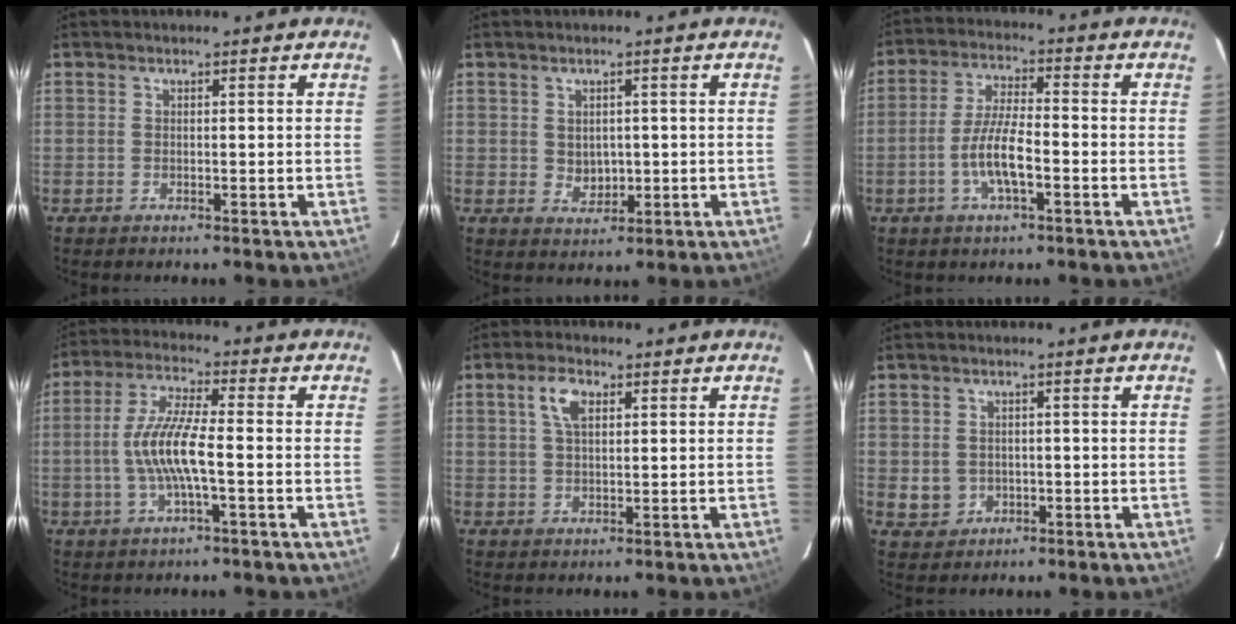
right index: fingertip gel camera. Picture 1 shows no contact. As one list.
[{"total": 3.3, "force": [0.3, 2.9, 1.5], "torque": [-0.025, 0.002, 0.012]}, {"total": 7.9, "force": [-2.9, 1.9, 7.1], "torque": [-0.144, 0.004, -0.054]}, {"total": 9.5, "force": [-1.8, 1.2, 9.2], "torque": [-0.192, 0.002, -0.035]}, {"total": 4.7, "force": [1.9, 2.3, 3.7], "torque": [-0.070, 0.011, 0.036]}, {"total": 3.9, "force": [-0.3, 3.7, 1.1], "torque": [-0.027, 0.005, 0.007]}]